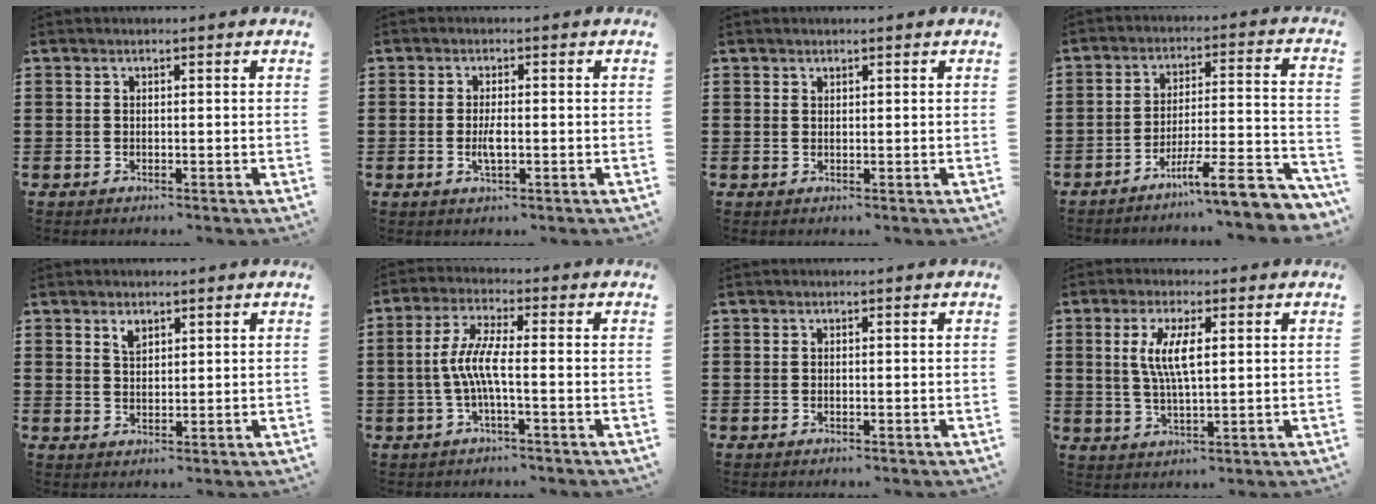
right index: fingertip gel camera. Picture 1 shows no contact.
{"total": 2.9, "force": [-0.5, 0.9, 2.7], "torque": [-0.055, -0.003, -0.012]}
{"total": 0.7, "force": [0.6, 0.4, 0.1], "torque": [-0.003, 0.001, 0.012]}
{"total": 9.5, "force": [-7.1, 1.2, 6.2], "torque": [-0.093, 0.008, -0.131]}
{"total": 2.1, "force": [1.6, 1.1, 1.0], "torque": [-0.023, 0.001, 0.029]}
{"total": 5.8, "force": [-1.1, 0.9, 5.6], "torque": [-0.130, -0.008, -0.032]}
{"total": 0.0}
{"total": 6.1, "force": [1.4, 1.7, 5.6], "torque": [-0.122, 0.002, 0.020]}